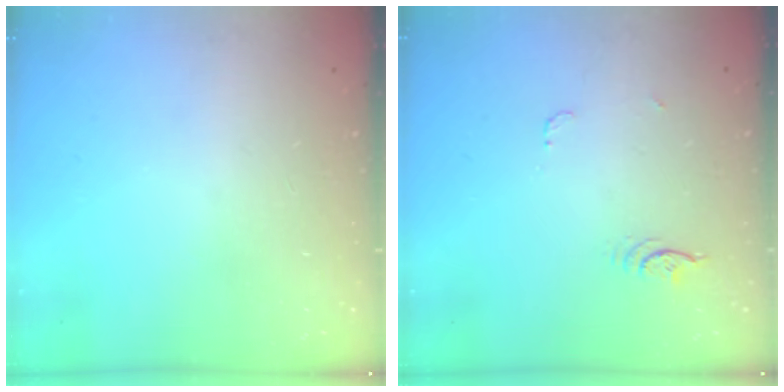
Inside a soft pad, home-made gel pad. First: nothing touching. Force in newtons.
{"total": 3.8, "press": 3.5, "slide": 1.6}